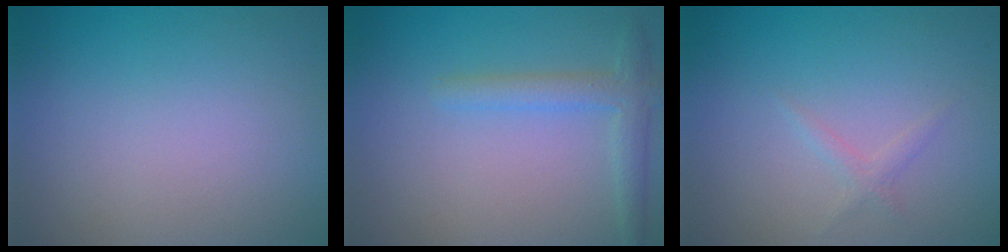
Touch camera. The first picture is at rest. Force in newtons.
{"total": 2.4, "press": 2.4, "slide": 0.0}
{"total": 0.9, "press": 0.9, "slide": 0.0}